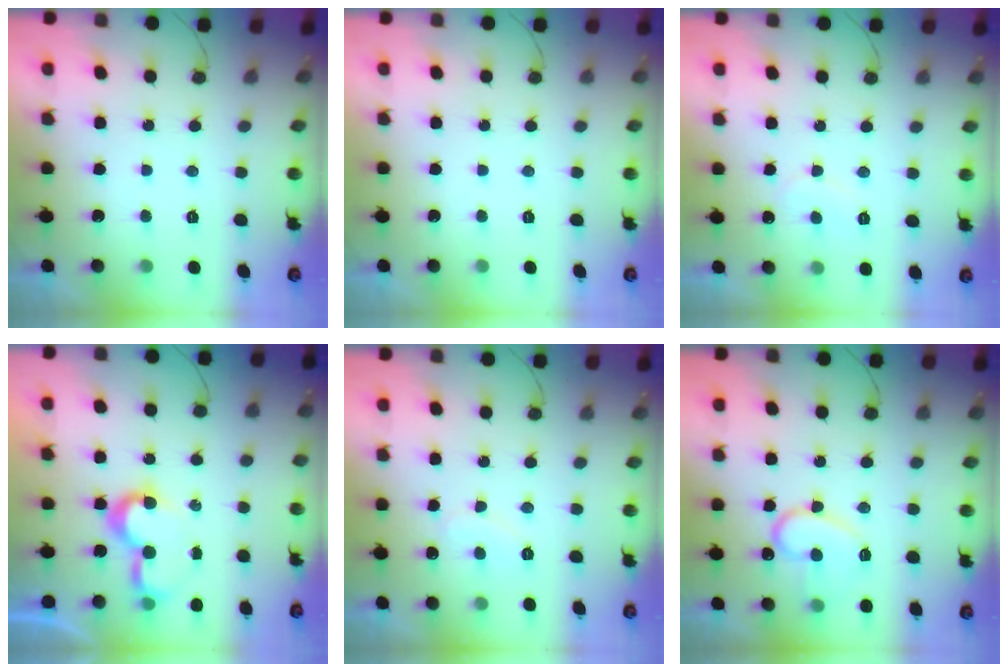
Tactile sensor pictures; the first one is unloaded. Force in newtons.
{"total": 0.0}
{"total": 6.7, "press": 6.7, "slide": 0.6}
{"total": 7.5, "press": 7.4, "slide": 0.9}
{"total": 7.1, "press": 7.0, "slide": 0.5}
{"total": 14.7, "press": 14.6, "slide": 1.5}